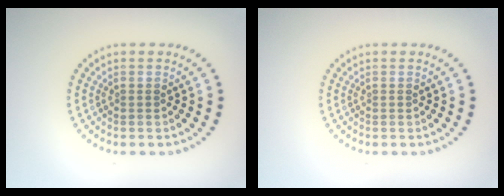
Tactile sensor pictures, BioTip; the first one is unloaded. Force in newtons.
{"total": 0.0}